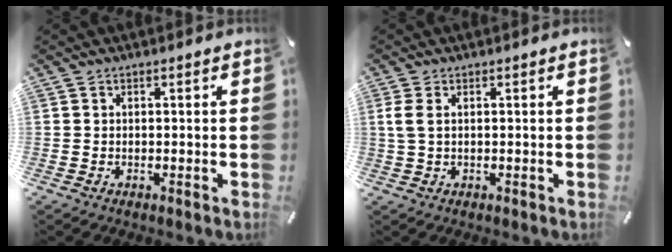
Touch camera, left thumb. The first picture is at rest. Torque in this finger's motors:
{"motor_torque": [0.31, 0.90, 0.33, -0.30, 0.16]}